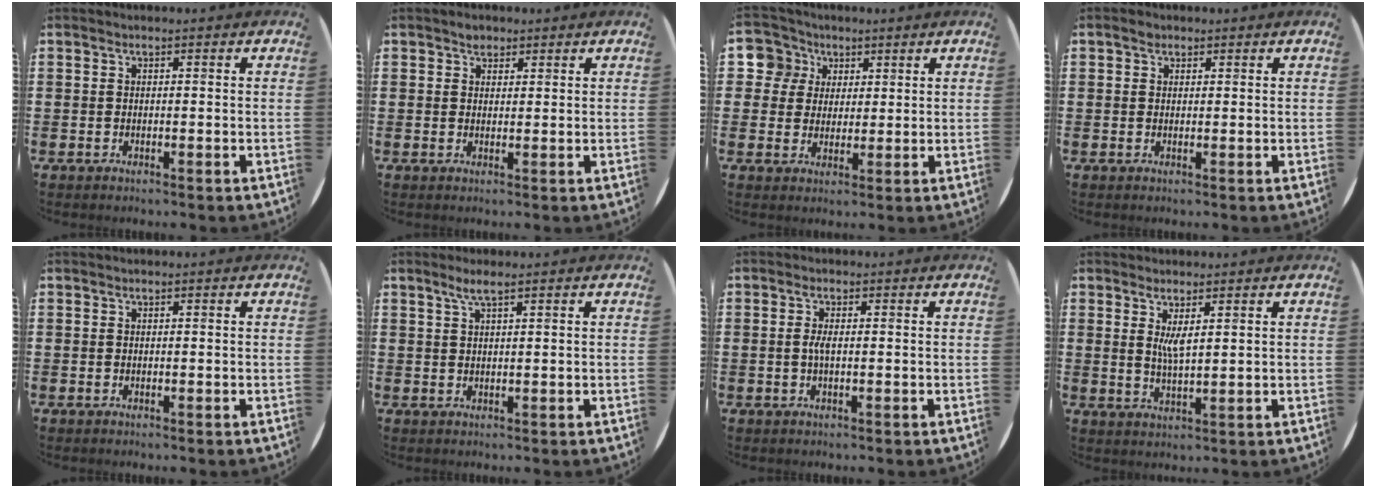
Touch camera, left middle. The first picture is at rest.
{"total": 1.7, "force": [1.4, 1.0, 0.2], "torque": [0.011, -0.002, 0.023]}
{"total": 5.2, "force": [2.6, 4.5, 0.2], "torque": [-0.015, 0.012, 0.045]}
{"total": 1.0, "force": [0.7, 0.7, 0.2], "torque": [0.003, 0.001, 0.011]}
{"total": 0.0}
{"total": 2.1, "force": [1.5, 0.0, 1.6], "torque": [-0.032, 0.003, 0.025]}
{"total": 1.4, "force": [0.1, 0.4, 1.4], "torque": [-0.028, 0.003, 0.000]}
{"total": 2.7, "force": [1.5, 0.3, 2.2], "torque": [-0.047, 0.001, 0.026]}